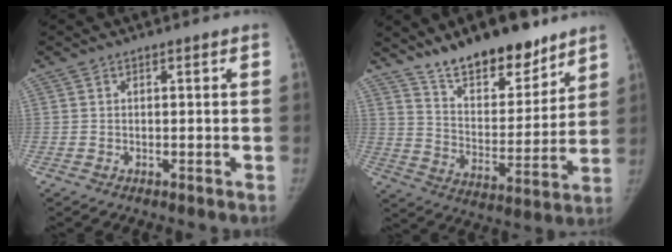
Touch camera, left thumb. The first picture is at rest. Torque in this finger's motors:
{"motor_torque": [0.09, 0.05, 0.98, -0.95, 0.06]}